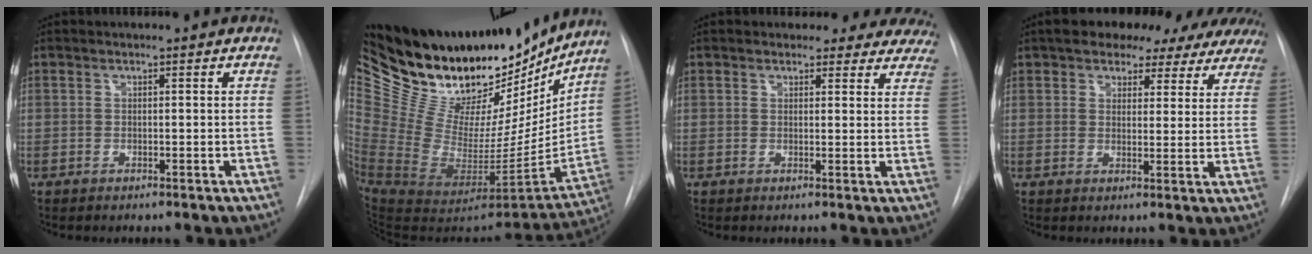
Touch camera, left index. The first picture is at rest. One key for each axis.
{"total": 32.8, "fx": 28.2, "fy": 11.4, "fz": 12.2, "tx": -0.230, "ty": -0.021, "tz": 0.441}
{"total": 11.5, "fx": 10.5, "fy": 4.7, "fz": 0.8, "tx": 0.038, "ty": -0.017, "tz": 0.089}
{"total": 16.3, "fx": 13.6, "fy": 6.8, "fz": 5.7, "tx": -0.072, "ty": 0.027, "tz": 0.154}